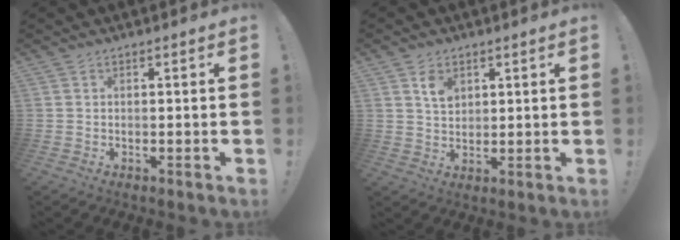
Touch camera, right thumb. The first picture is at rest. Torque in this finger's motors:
{"motor_torque": [0.01, 0.03, 0.57, -0.59, -0.07]}